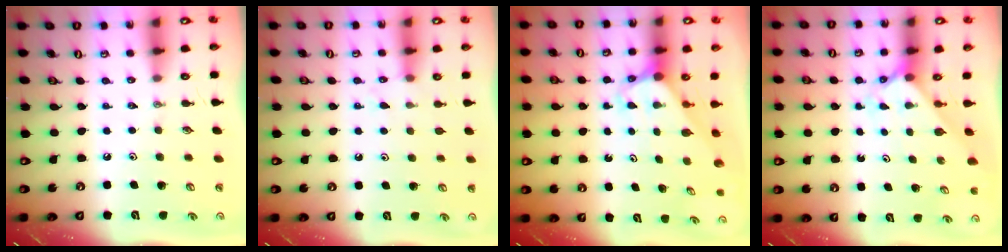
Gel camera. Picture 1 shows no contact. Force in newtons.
{"total": 5.3, "press": 5.2, "slide": 0.7}
{"total": 3.2, "press": 3.2, "slide": 0.1}
{"total": 2.1, "press": 2.1, "slide": 0.2}